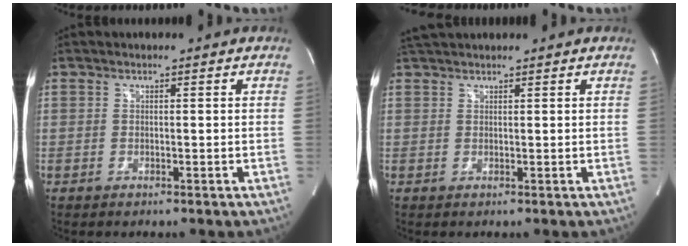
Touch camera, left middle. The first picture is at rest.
{"total": 3.4, "force": [3.2, 0.4, 1.1], "torque": [-0.024, 0.031, 0.060]}